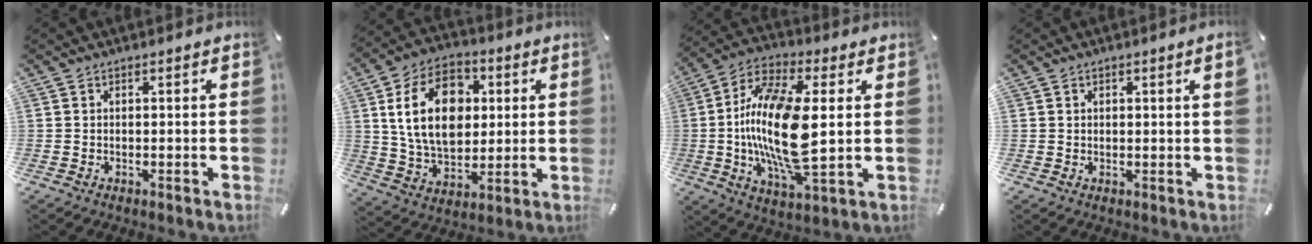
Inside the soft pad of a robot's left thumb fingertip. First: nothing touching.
{"total": 17.5, "force": [3.3, 12.5, 11.8], "torque": [-0.219, 0.013, 0.058]}
{"total": 20.3, "force": [0.7, 7.0, 19.0], "torque": [-0.405, -0.021, 0.007]}
{"total": 1.0, "force": [0.4, 0.1, 0.9], "torque": [-0.016, 0.001, 0.007]}